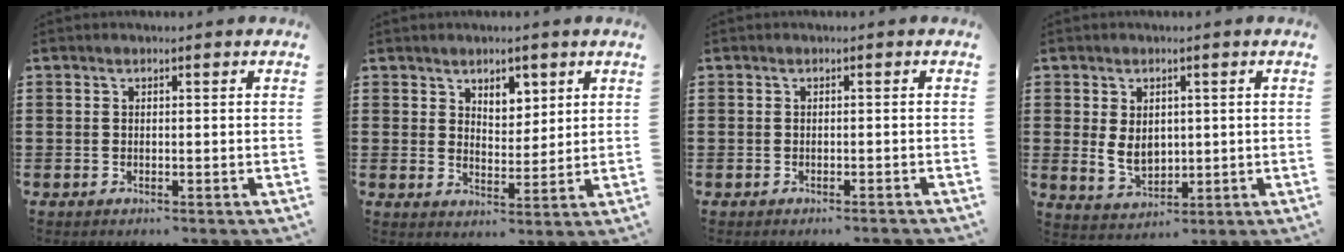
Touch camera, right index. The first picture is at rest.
{"total": 4.0, "force": [3.0, 2.5, 1.0], "torque": [-0.025, 0.002, 0.053]}
{"total": 0.6, "force": [-0.5, -0.1, 0.2], "torque": [-0.005, -0.002, -0.011]}
{"total": 4.7, "force": [0.2, 3.3, 3.4], "torque": [-0.070, 0.002, 0.000]}